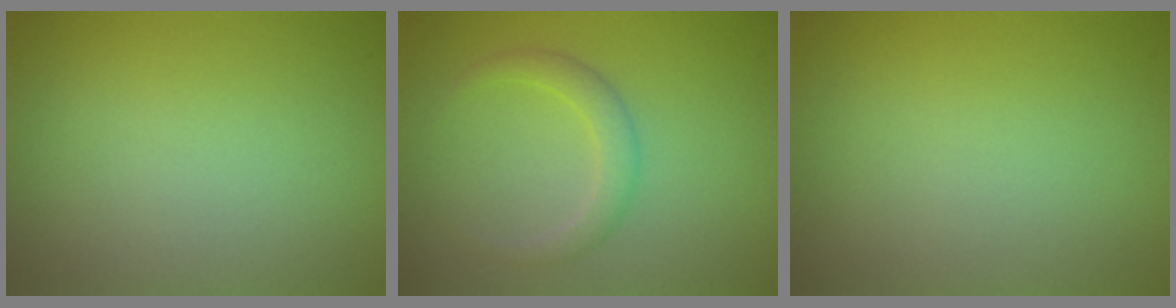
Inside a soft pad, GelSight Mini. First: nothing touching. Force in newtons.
{"total": 2.1, "press": 2.1, "slide": 0.1}
{"total": 0.0}